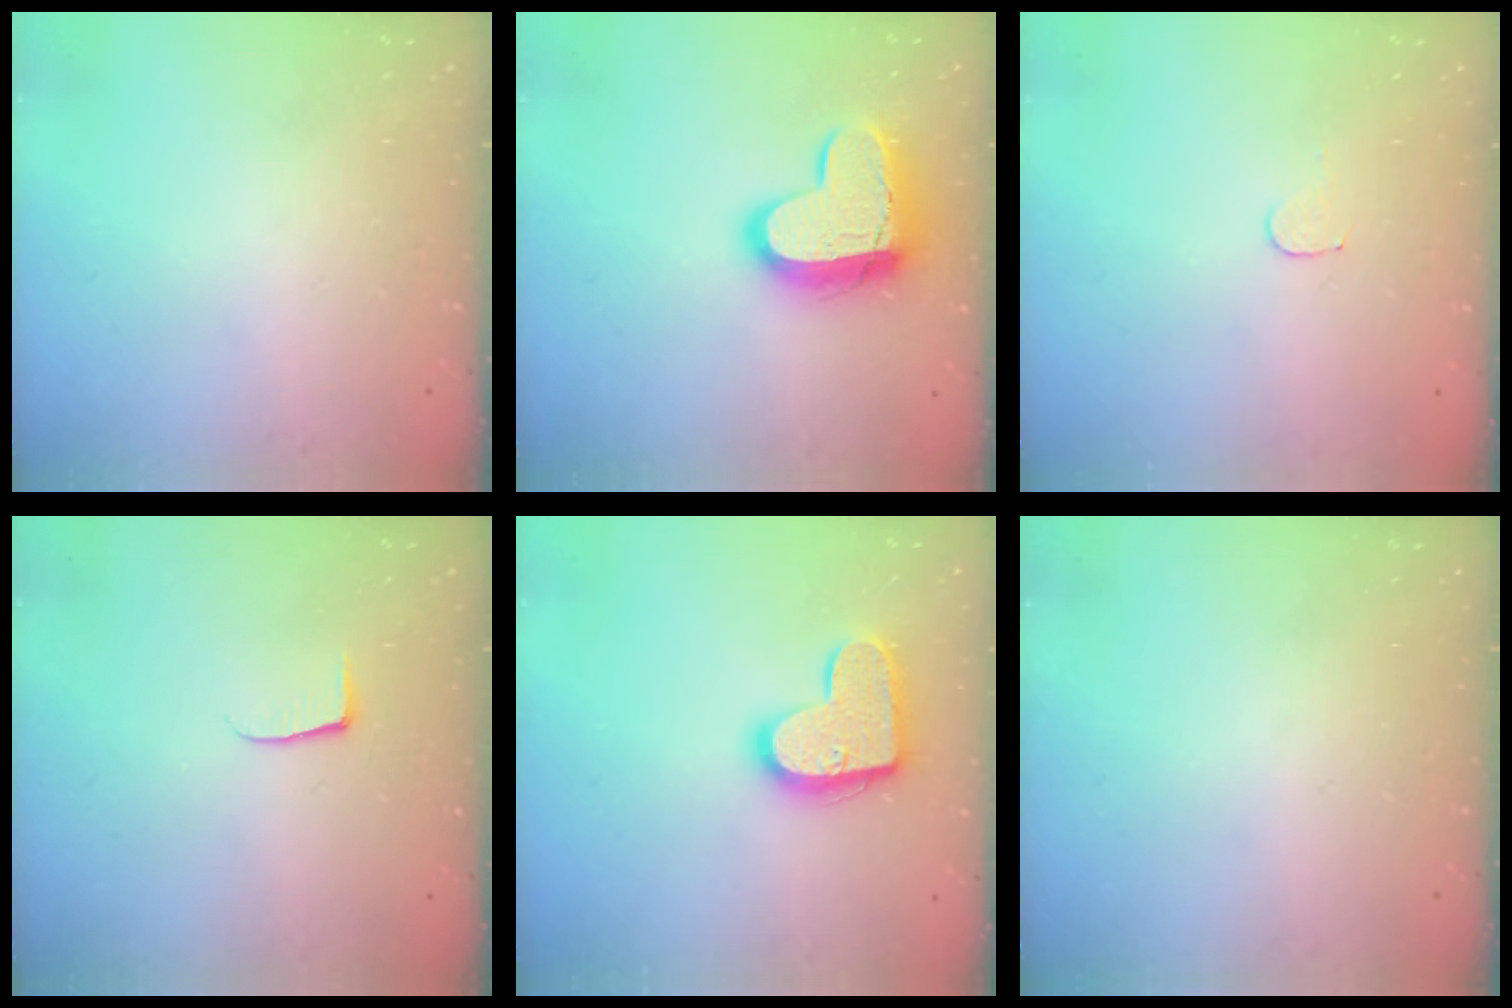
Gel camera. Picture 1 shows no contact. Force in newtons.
{"total": 14.9, "press": 14.9, "slide": 1.4}
{"total": 3.4, "press": 3.4, "slide": 0.3}
{"total": 3.8, "press": 3.8, "slide": 0.5}
{"total": 14.4, "press": 14.4, "slide": 0.7}
{"total": 0.0}